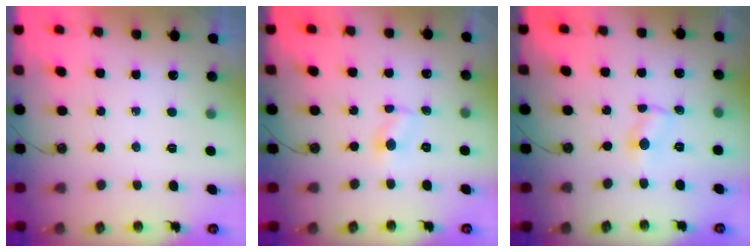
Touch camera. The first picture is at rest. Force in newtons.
{"total": 2.7, "press": 2.7, "slide": 0.3}
{"total": 1.7, "press": 1.7, "slide": 0.2}